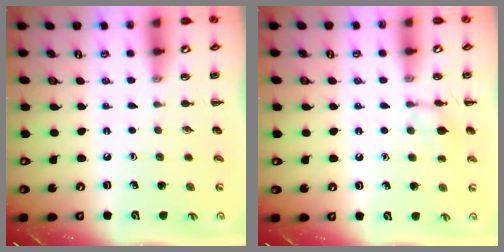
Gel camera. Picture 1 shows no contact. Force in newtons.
{"total": 7.9, "press": 7.7, "slide": 1.3}